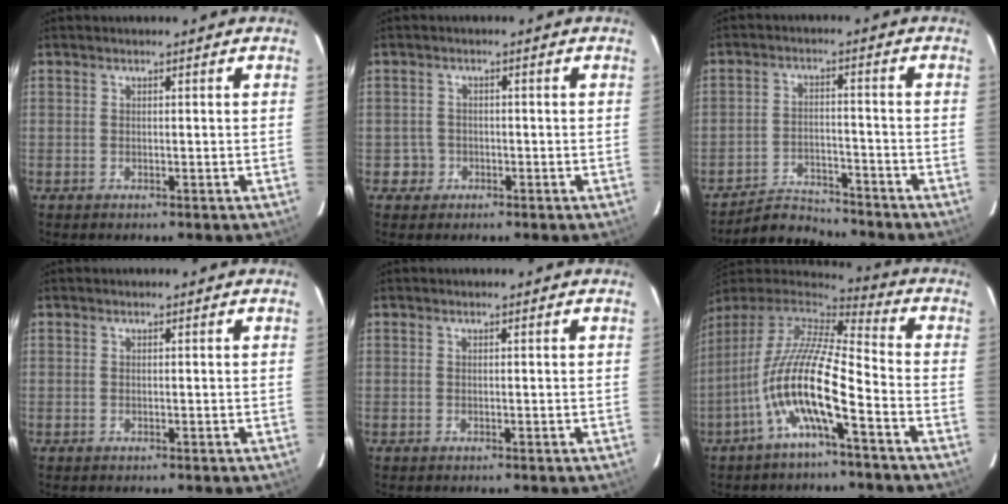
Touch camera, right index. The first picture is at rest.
{"total": 2.8, "force": [-1.0, 2.6, -0.3], "torque": [0.006, 0.015, -0.015]}
{"total": 7.0, "force": [-6.9, 1.5, 0.2], "torque": [-0.026, 0.012, -0.117]}
{"total": 0.0}
{"total": 0.0}
{"total": 15.2, "force": [-5.8, 2.8, 13.7], "torque": [-0.251, -0.011, -0.118]}